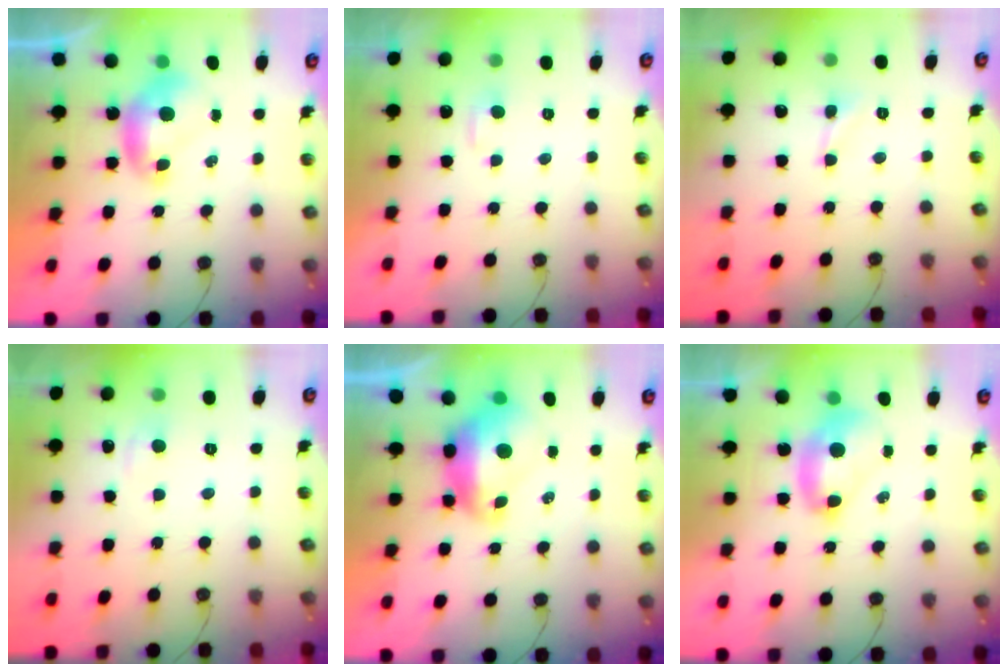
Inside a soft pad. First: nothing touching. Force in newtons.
{"total": 2.4, "press": 2.3, "slide": 0.5}
{"total": 1.5, "press": 1.4, "slide": 0.5}
{"total": 0.6, "press": 0.3, "slide": 0.6}
{"total": 3.4, "press": 3.3, "slide": 0.8}
{"total": 2.7, "press": 2.7, "slide": 0.1}